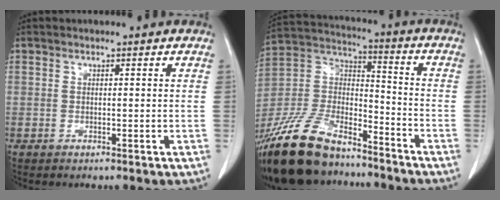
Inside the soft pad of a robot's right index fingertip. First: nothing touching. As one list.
[{"total": 19.4, "force": [-15.6, 7.0, 9.2], "torque": [-0.212, 0.003, -0.291]}]